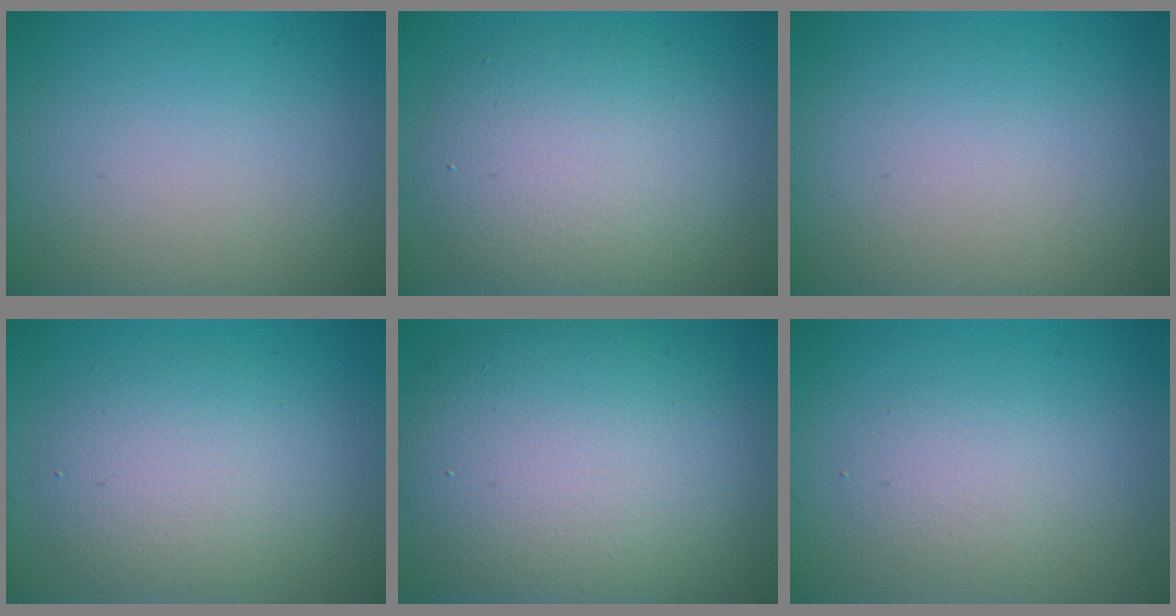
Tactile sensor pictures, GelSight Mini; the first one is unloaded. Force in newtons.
{"total": 6.9, "press": 6.9, "slide": 0.1}
{"total": 0.0}
{"total": 4.5, "press": 4.5, "slide": 0.3}
{"total": 12.4, "press": 12.3, "slide": 0.7}
{"total": 2.0, "press": 2.0, "slide": 0.1}